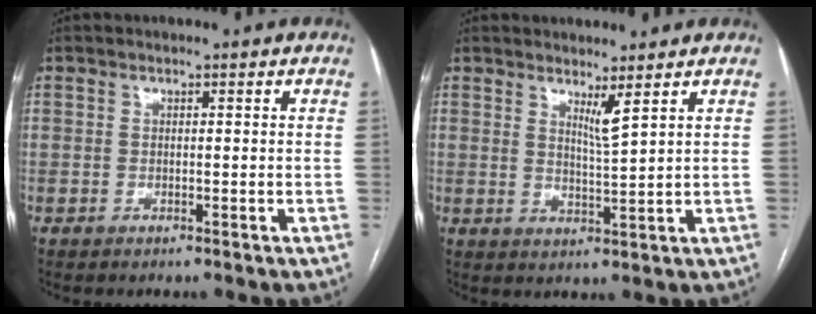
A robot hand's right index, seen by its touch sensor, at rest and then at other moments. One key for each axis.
{"total": 2.7, "fx": 1.9, "fy": -0.6, "fz": 1.9, "tx": -0.036, "ty": -0.018, "tz": 0.039}